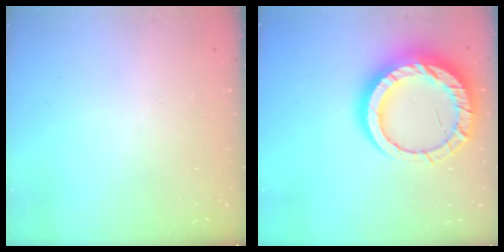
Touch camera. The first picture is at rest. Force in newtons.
{"total": 20.2, "press": 20.1, "slide": 2.0}